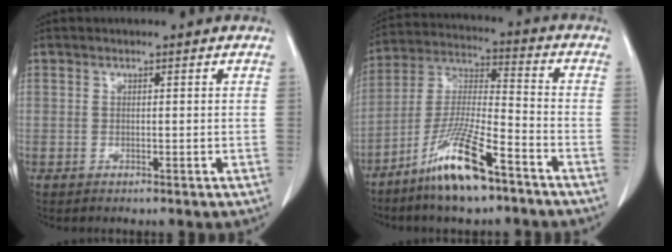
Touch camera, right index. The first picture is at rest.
{"total": 13.5, "force": [-8.8, 1.8, 10.1], "torque": [-0.209, -0.020, -0.166]}